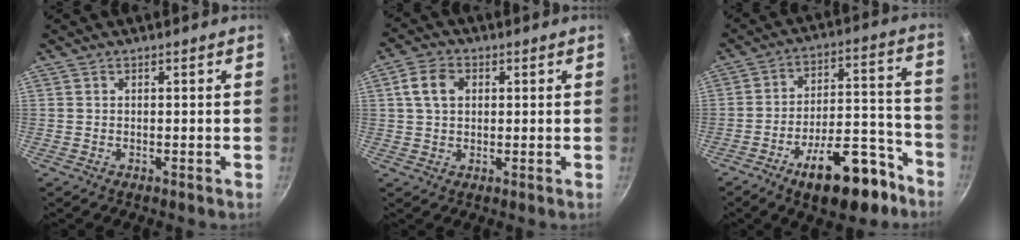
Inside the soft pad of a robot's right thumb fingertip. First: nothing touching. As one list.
[{"total": 6.0, "force": [1.4, 4.4, 3.8], "torque": [-0.060, 0.008, 0.021]}, {"total": 18.2, "force": [-10.7, 7.9, 12.4], "torque": [-0.143, 0.088, -0.151]}]